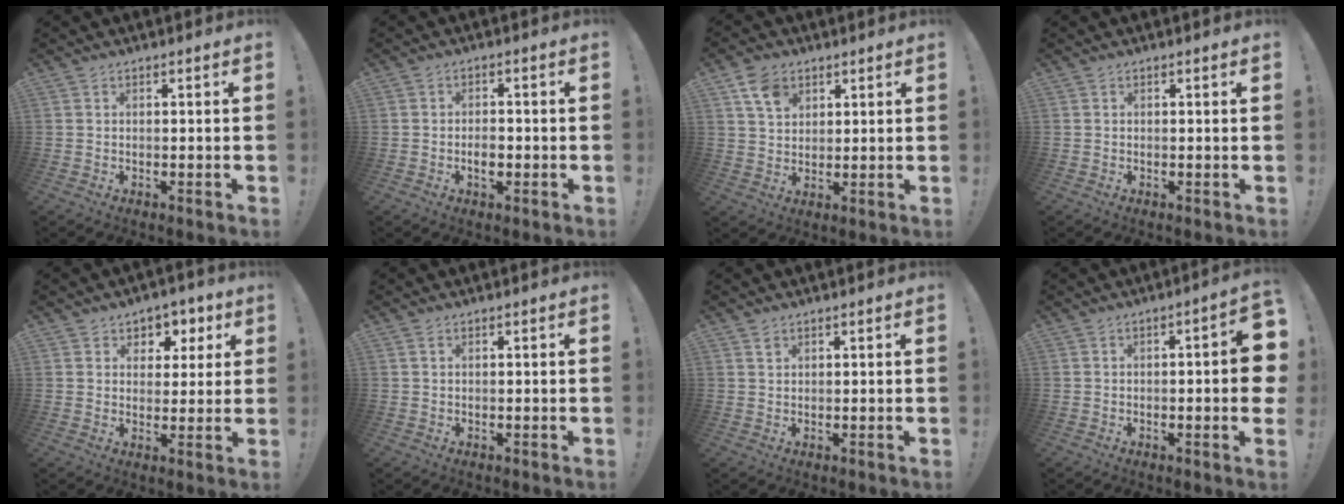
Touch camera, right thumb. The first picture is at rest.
{"total": 3.4, "force": [-1.2, 1.9, 2.5], "torque": [-0.026, 0.002, -0.023]}
{"total": 7.9, "force": [4.3, 5.5, 3.6], "torque": [-0.054, -0.014, 0.082]}
{"total": 0.6, "force": [0.3, -0.4, 0.3], "torque": [-0.001, -0.004, 0.003]}
{"total": 5.8, "force": [2.2, 5.2, 1.1], "torque": [0.003, -0.019, 0.041]}
{"total": 0.8, "force": [0.4, 0.4, 0.5], "torque": [-0.018, 0.003, 0.008]}
{"total": 1.2, "force": [0.9, 0.7, 0.4], "torque": [0.007, -0.007, 0.014]}
{"total": 7.4, "force": [-0.3, 1.1, 7.3], "torque": [-0.094, -0.002, -0.004]}